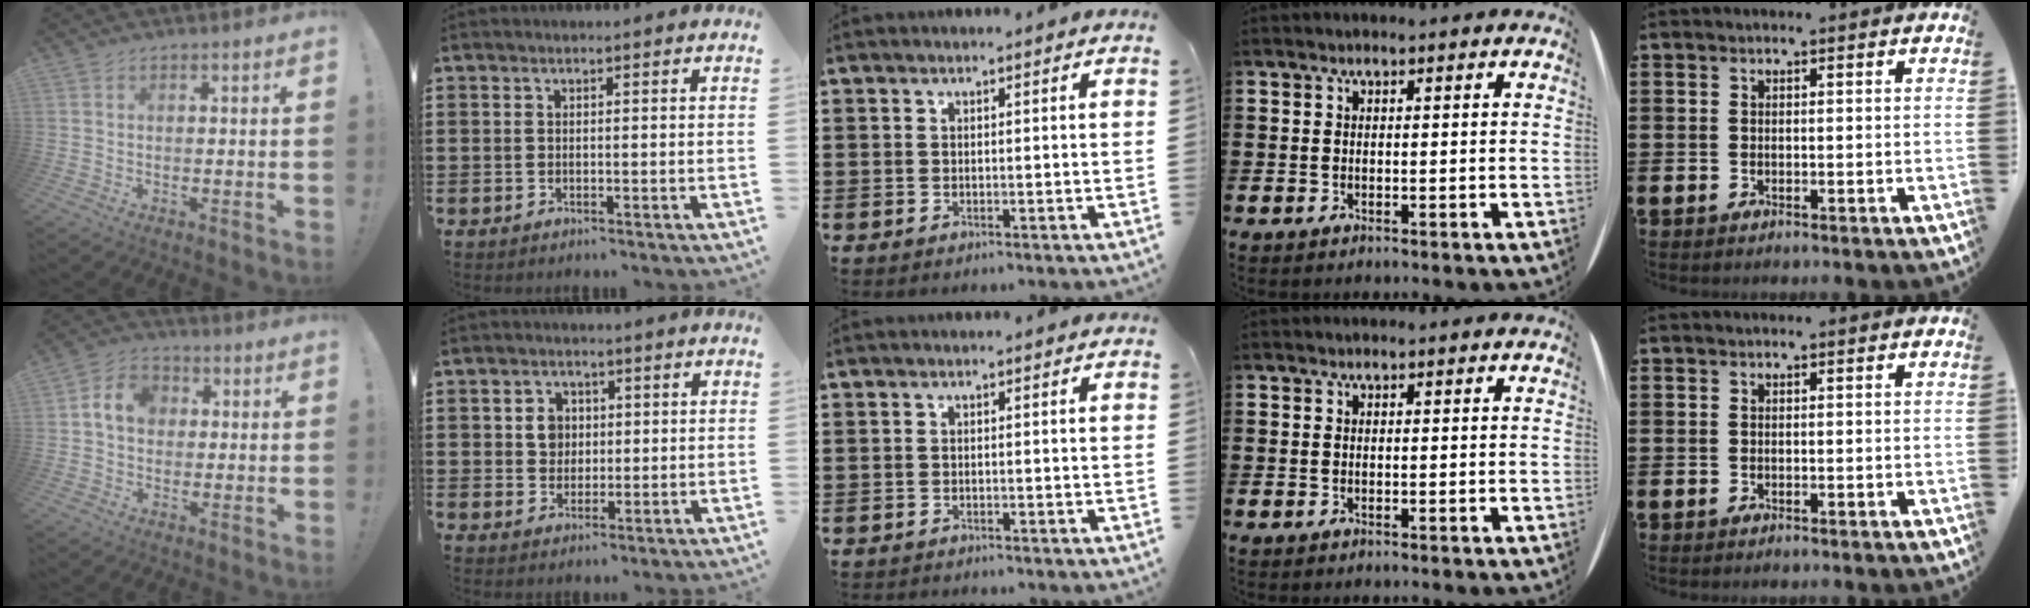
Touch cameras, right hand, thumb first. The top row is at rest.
{"thumb": {"total": 8.5, "force": [1.1, 6.9, 4.9], "torque": [-0.082, 0.021, 0.024]}, "index": {"total": 3.9, "force": [0.8, 3.4, 1.8], "torque": [-0.040, 0.010, 0.009]}, "middle": {"total": 0.6, "force": [-0.6, 0.0, 0.0], "torque": [-0.001, -0.001, -0.013]}}